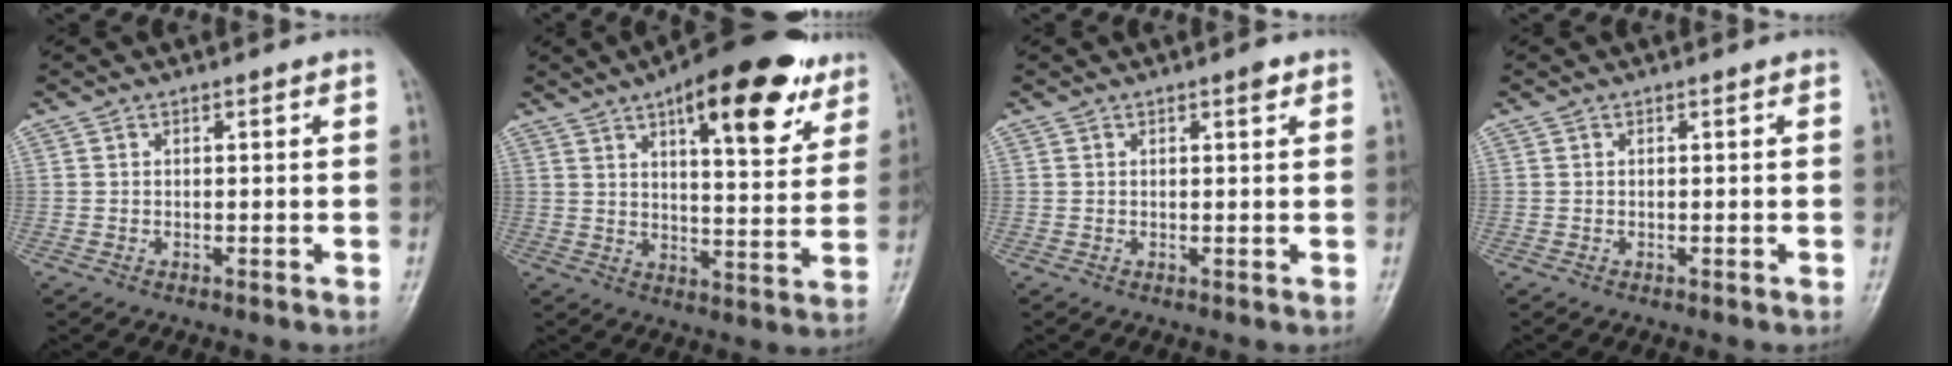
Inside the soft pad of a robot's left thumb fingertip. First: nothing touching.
{"total": 19.1, "force": [10.7, 7.0, 14.2], "torque": [-0.163, -0.036, 0.151]}
{"total": 1.4, "force": [0.8, 0.4, 1.0], "torque": [-0.014, -0.002, 0.010]}
{"total": 0.0}